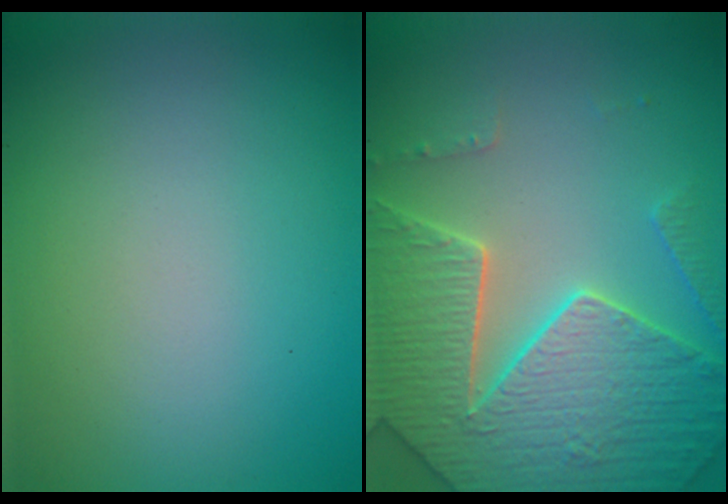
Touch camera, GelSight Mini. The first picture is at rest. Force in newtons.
{"total": 7.4, "press": 7.2, "slide": 2.0}